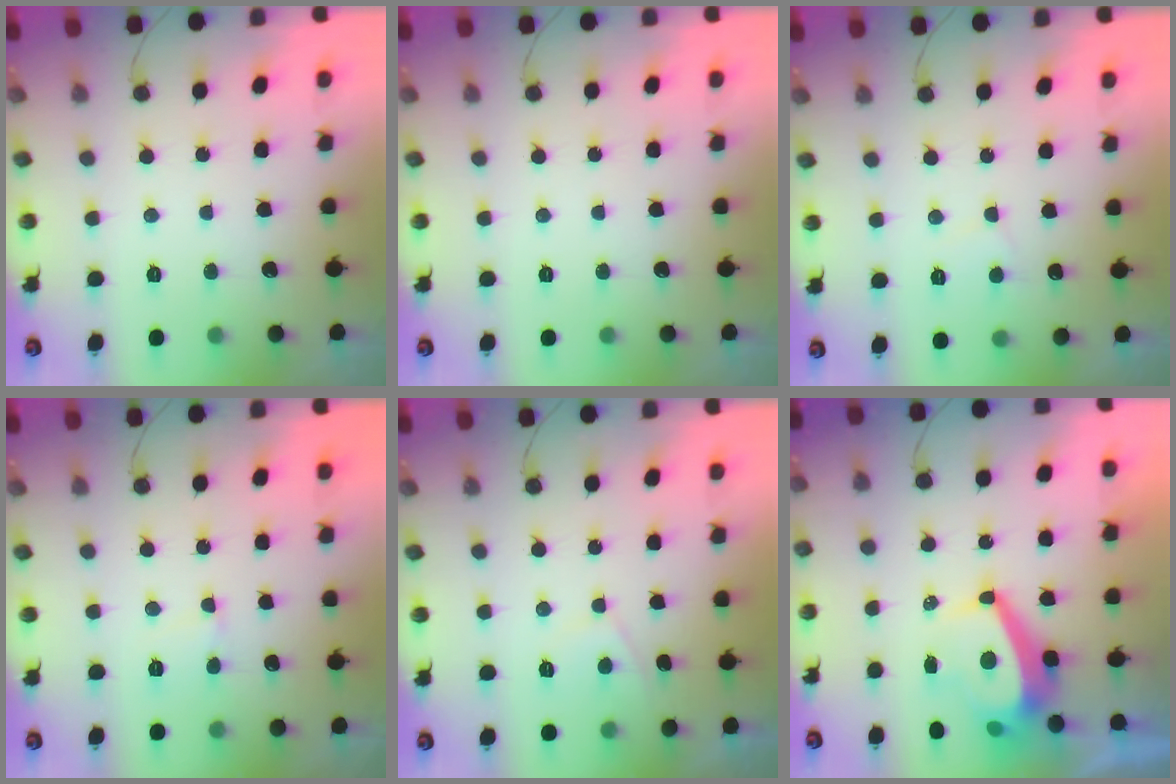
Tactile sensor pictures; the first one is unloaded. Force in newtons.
{"total": 0.0}
{"total": 3.2, "press": 3.2, "slide": 0.5}
{"total": 2.5, "press": 2.5, "slide": 0.2}
{"total": 2.4, "press": 2.3, "slide": 0.5}
{"total": 8.9, "press": 8.9, "slide": 1.0}